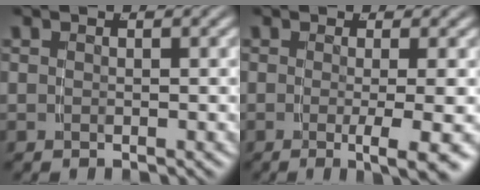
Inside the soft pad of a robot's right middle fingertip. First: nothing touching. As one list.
[{"total": 4.8, "force": [-2.8, -0.3, 3.8], "torque": [-0.046, -0.016, -0.038]}]